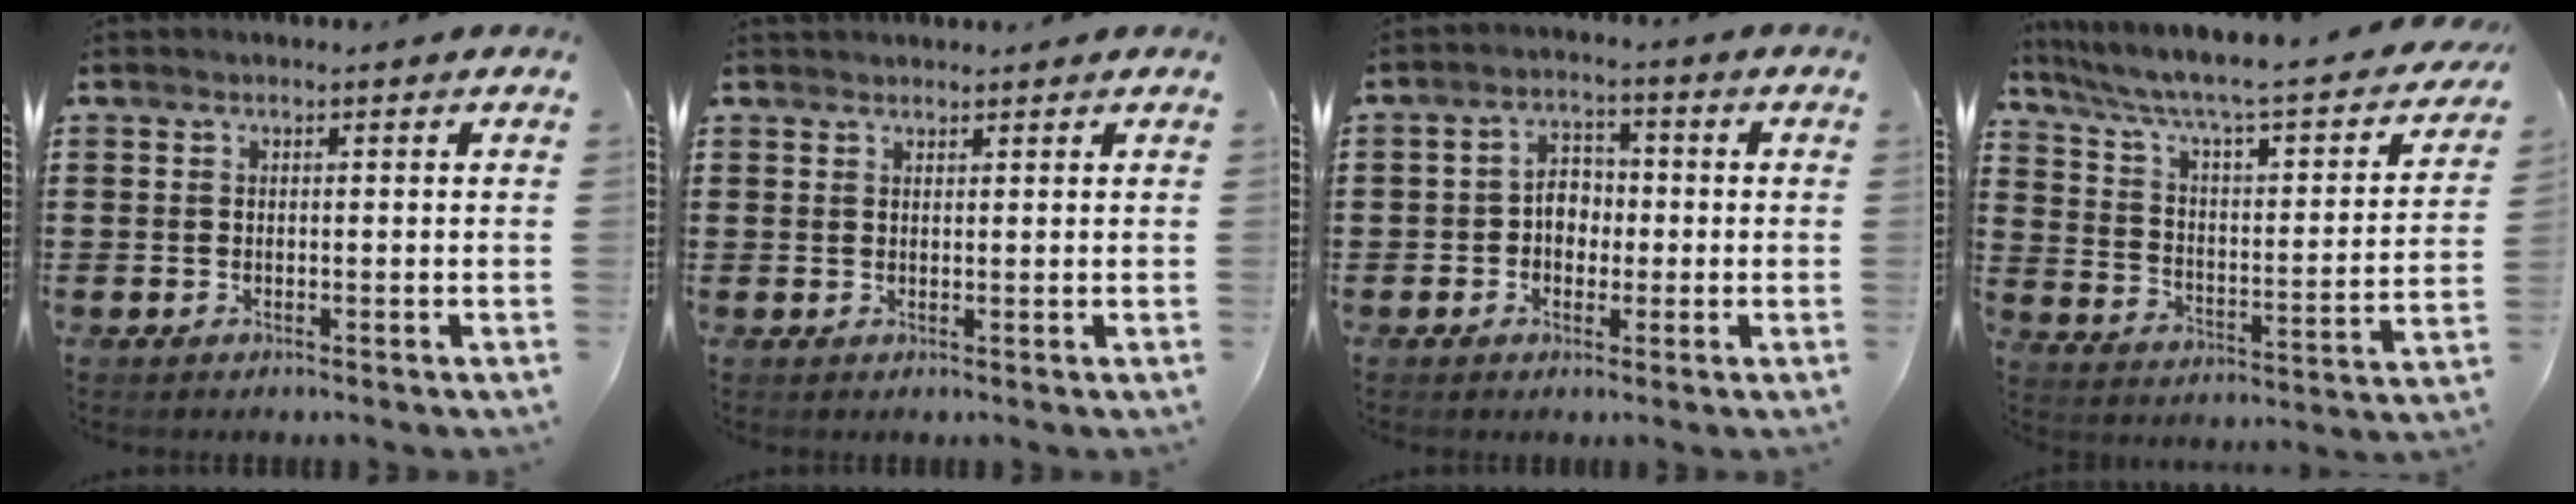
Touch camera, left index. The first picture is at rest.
{"total": 1.1, "force": [1.1, 0.1, 0.0], "torque": [-0.002, 0.000, 0.022]}
{"total": 4.1, "force": [-0.7, 3.1, 2.5], "torque": [-0.048, 0.007, -0.020]}
{"total": 5.3, "force": [3.4, 0.7, 3.9], "torque": [-0.094, -0.036, 0.047]}